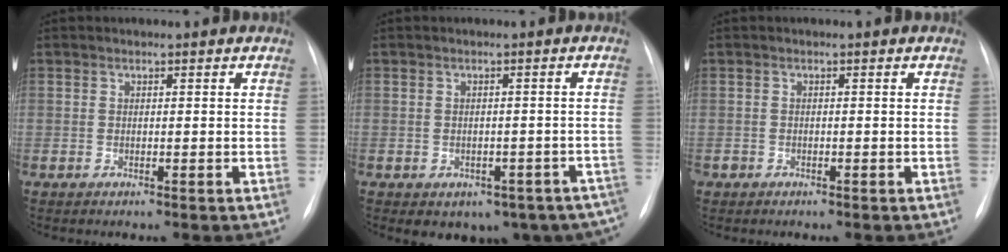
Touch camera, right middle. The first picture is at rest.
{"total": 13.0, "force": [-8.8, 8.0, 5.3], "torque": [-0.063, 0.013, -0.092]}
{"total": 0.8, "force": [-0.5, 0.6, 0.0], "torque": [-0.004, 0.004, -0.009]}